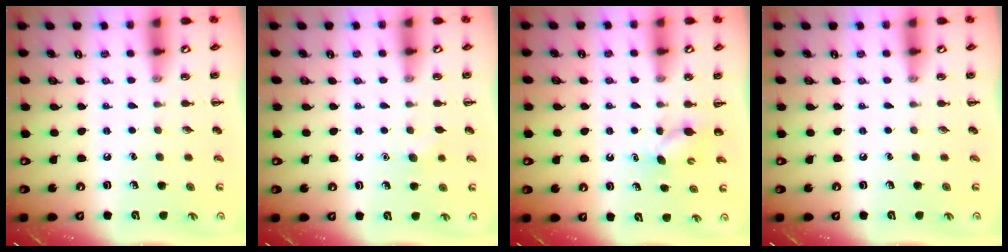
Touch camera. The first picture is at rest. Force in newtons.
{"total": 3.5, "press": 3.4, "slide": 0.8}
{"total": 3.7, "press": 3.6, "slide": 1.0}
{"total": 0.0}